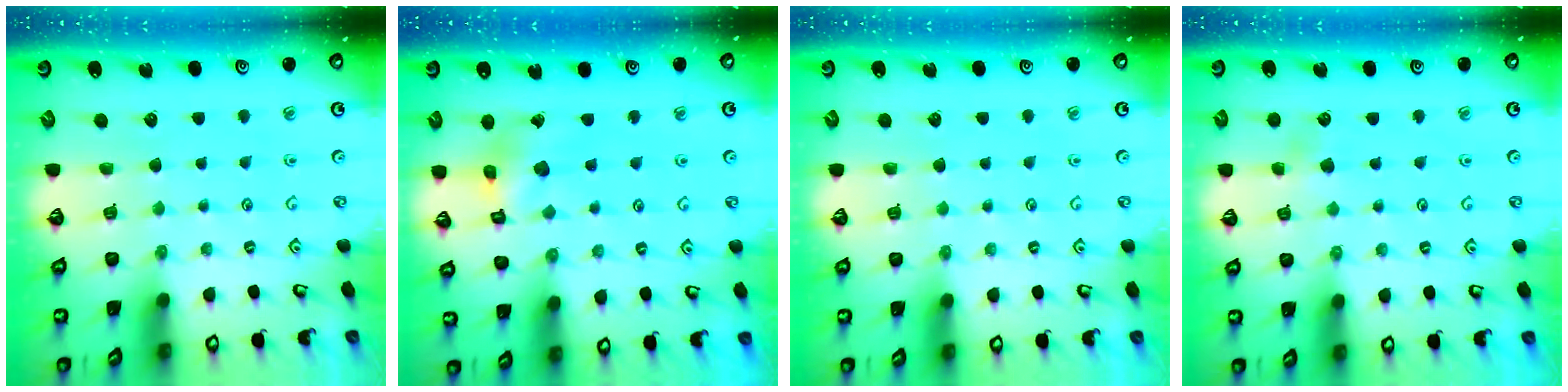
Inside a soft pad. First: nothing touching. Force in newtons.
{"total": 8.3, "press": 8.3, "slide": 0.9}
{"total": 0.0}
{"total": 3.5, "press": 3.4, "slide": 0.5}